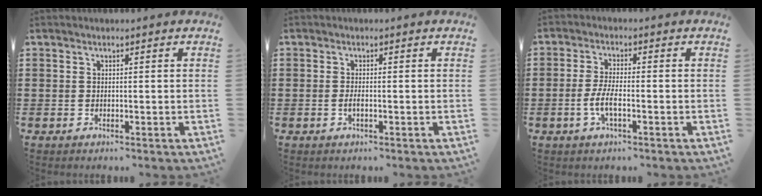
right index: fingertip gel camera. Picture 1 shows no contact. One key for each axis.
{"total": 1.2, "fx": -0.4, "fy": 0.3, "fz": 1.1, "tx": -0.021, "ty": -0.001, "tz": -0.007}
{"total": 4.2, "fx": -1.5, "fy": 1.0, "fz": 3.8, "tx": -0.085, "ty": -0.004, "tz": -0.032}